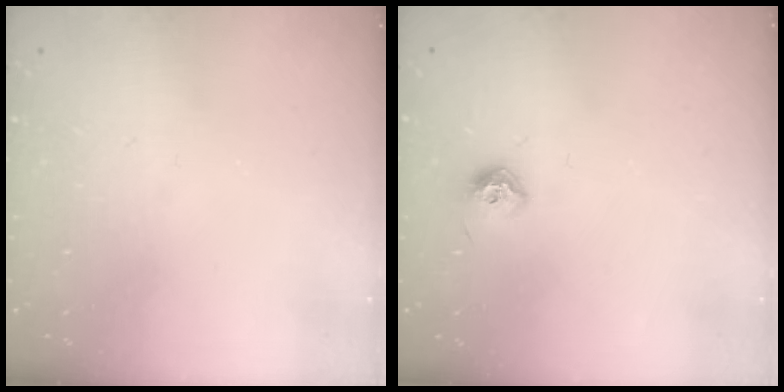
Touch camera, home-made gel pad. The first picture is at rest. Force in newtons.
{"total": 7.9, "press": 7.8, "slide": 0.9}